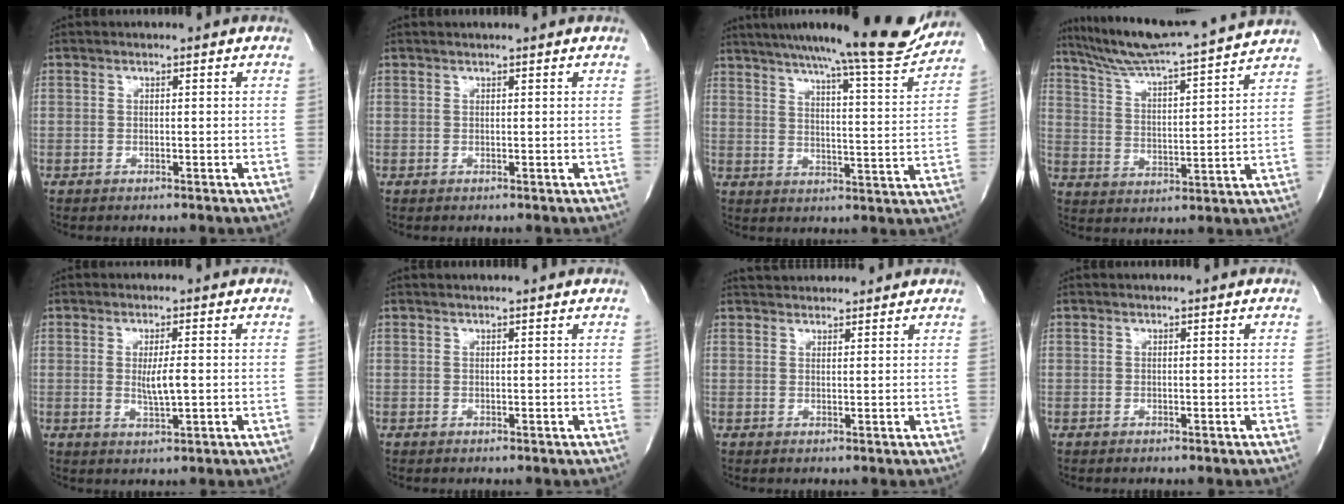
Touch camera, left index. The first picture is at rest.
{"total": 1.2, "force": [1.1, -0.2, 0.5], "torque": [-0.007, 0.008, 0.017]}
{"total": 18.1, "force": [16.2, 0.3, 8.1], "torque": [-0.117, -0.039, 0.215]}
{"total": 17.5, "force": [16.1, -1.1, 7.0], "torque": [-0.127, -0.015, 0.242]}
{"total": 3.3, "force": [-0.4, 0.3, 3.3], "torque": [-0.063, -0.011, -0.003]}
{"total": 1.8, "force": [1.6, -0.2, 0.7], "torque": [-0.010, 0.010, 0.023]}
{"total": 5.8, "force": [5.6, 1.2, 1.1], "torque": [-0.015, 0.028, 0.078]}
{"total": 0.0}